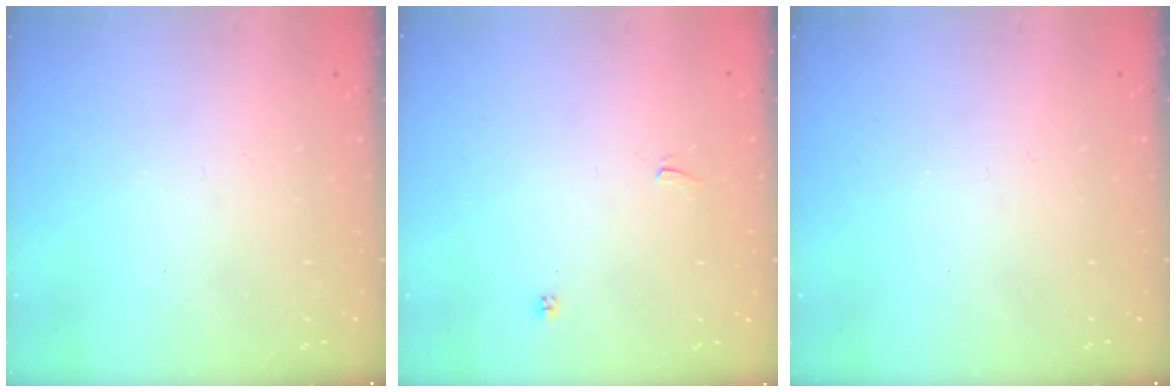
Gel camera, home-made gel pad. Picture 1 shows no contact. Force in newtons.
{"total": 1.5, "press": 1.4, "slide": 0.3}
{"total": 0.0}